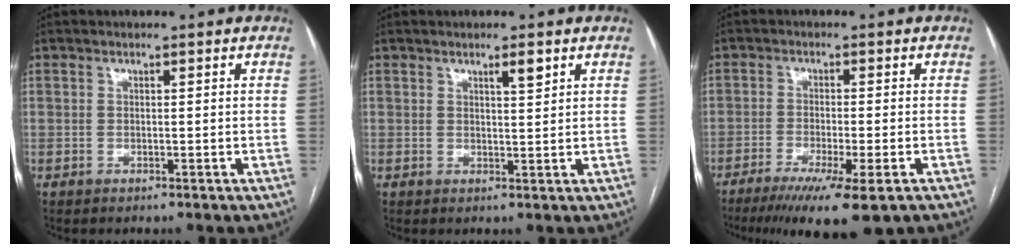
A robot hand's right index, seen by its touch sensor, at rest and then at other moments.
{"total": 2.1, "force": [1.3, 0.3, 1.6], "torque": [-0.028, -0.002, 0.021]}
{"total": 12.7, "force": [-8.6, 1.1, 9.2], "torque": [-0.134, -0.032, -0.131]}